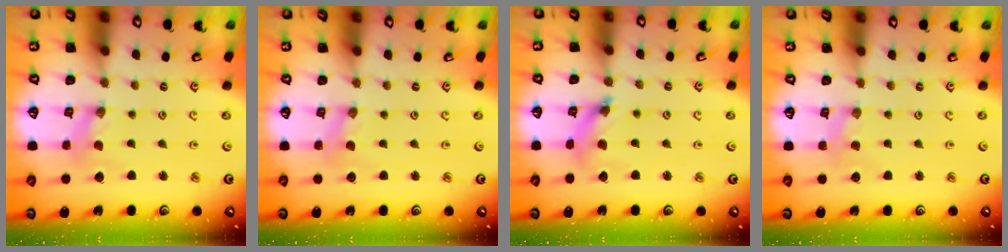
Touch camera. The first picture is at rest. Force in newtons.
{"total": 0.0}
{"total": 4.8, "press": 4.8, "slide": 0.5}
{"total": 1.5, "press": 1.5, "slide": 0.3}